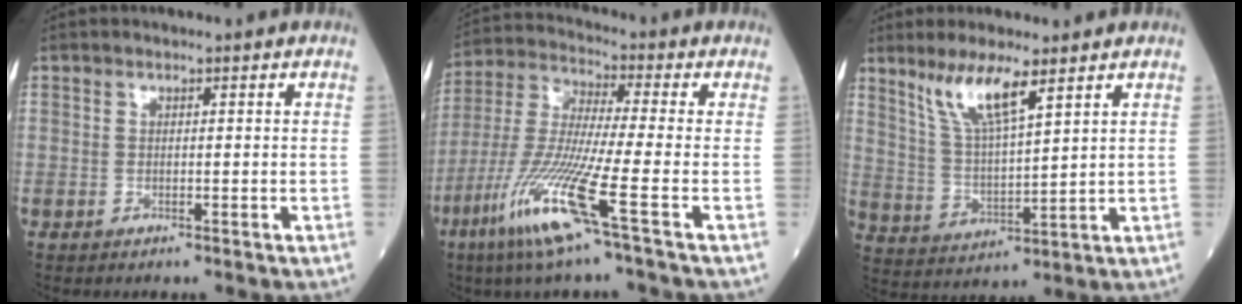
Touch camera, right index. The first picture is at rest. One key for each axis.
{"total": 13.5, "fx": -6.6, "fy": -0.9, "fz": 11.7, "tx": -0.255, "ty": -0.033, "tz": -0.135}
{"total": 8.5, "fx": 5.6, "fy": 1.1, "fz": 6.3, "tx": -0.129, "ty": -0.003, "tz": 0.113}